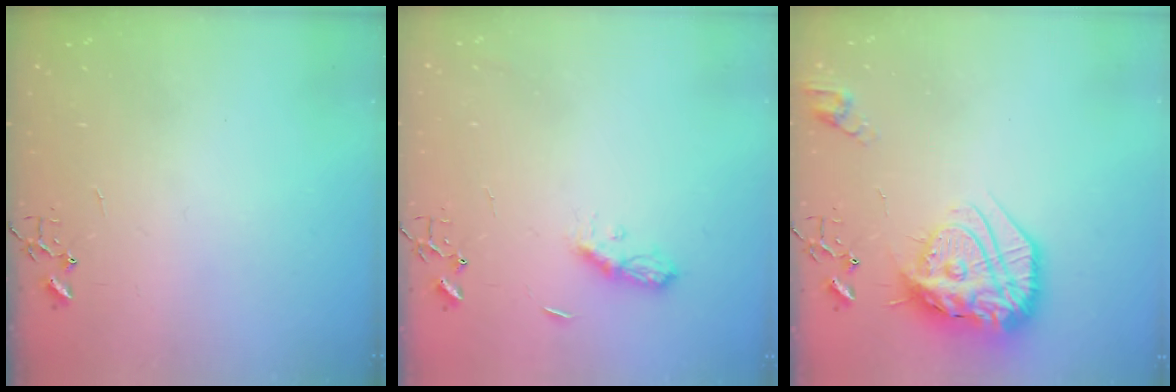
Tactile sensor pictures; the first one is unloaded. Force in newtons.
{"total": 6.2, "press": 6.2, "slide": 0.6}
{"total": 22.8, "press": 22.7, "slide": 2.0}